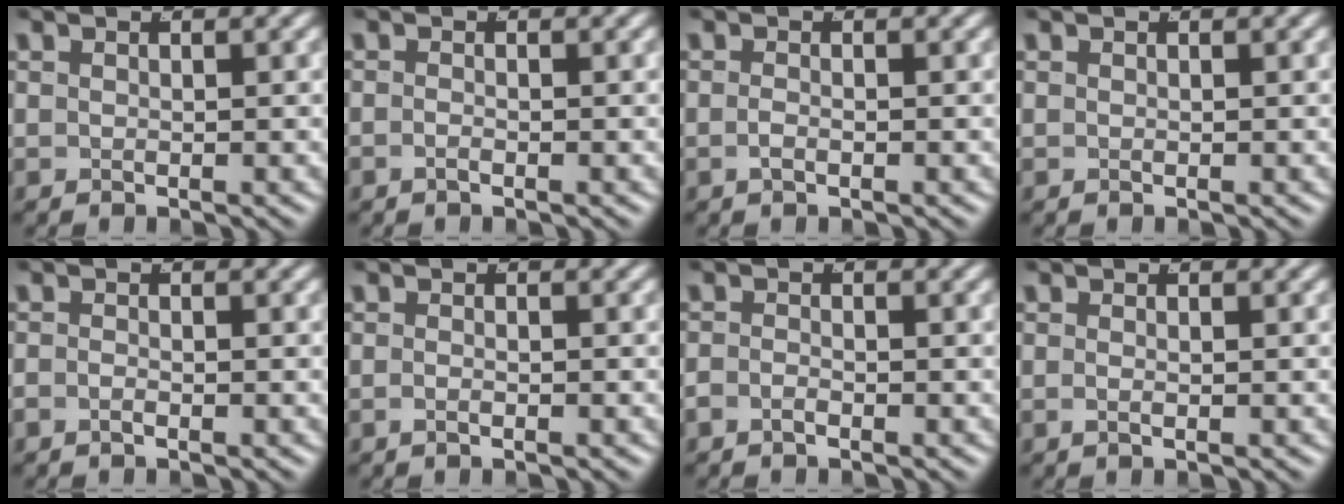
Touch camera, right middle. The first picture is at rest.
{"total": 0.9, "force": [-0.8, 0.2, 0.3], "torque": [-0.013, -0.007, -0.015]}
{"total": 0.8, "force": [-0.6, -0.2, 0.5], "torque": [-0.017, -0.010, -0.007]}
{"total": 0.0}
{"total": 1.2, "force": [-0.8, 0.6, 0.5], "torque": [-0.019, -0.007, -0.016]}
{"total": 0.9, "force": [-0.7, -0.2, 0.4], "torque": [-0.011, -0.006, -0.012]}
{"total": 1.3, "force": [-1.1, 0.5, 0.5], "torque": [-0.016, -0.009, -0.019]}
{"total": 0.7, "force": [-0.4, -0.3, 0.5], "torque": [-0.012, -0.008, -0.003]}